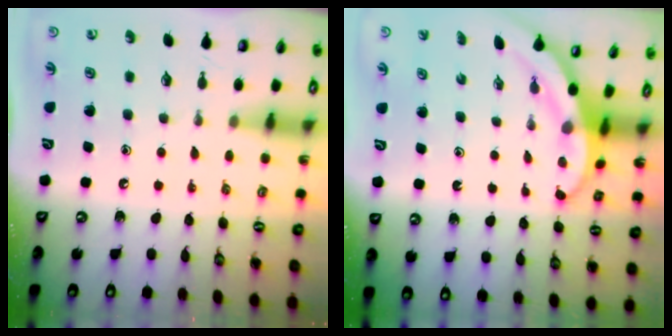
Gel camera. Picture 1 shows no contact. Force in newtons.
{"total": 3.5, "press": 3.5, "slide": 0.1}